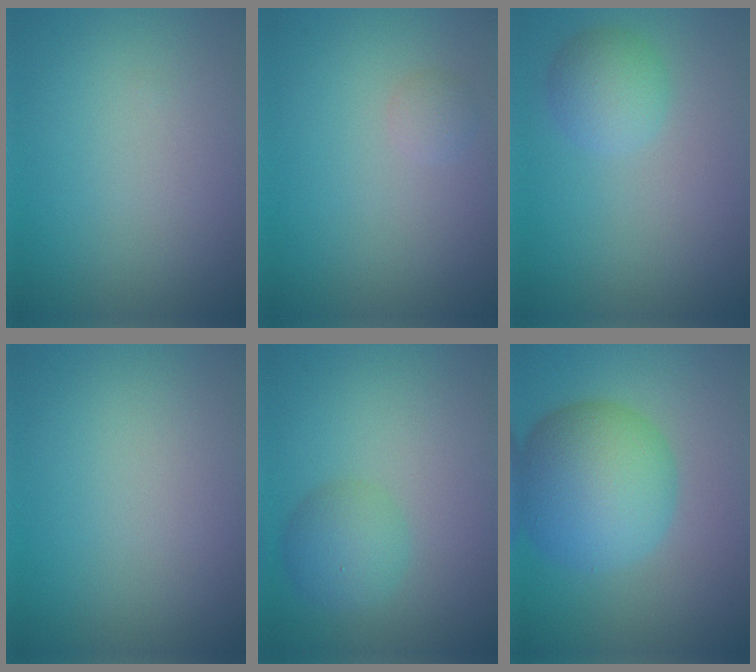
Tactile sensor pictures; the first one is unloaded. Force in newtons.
{"total": 0.8, "press": 0.8, "slide": 0.0}
{"total": 2.7, "press": 2.7, "slide": 0.2}
{"total": 0.0}
{"total": 3.0, "press": 2.9, "slide": 0.2}
{"total": 8.6, "press": 8.6, "slide": 0.1}